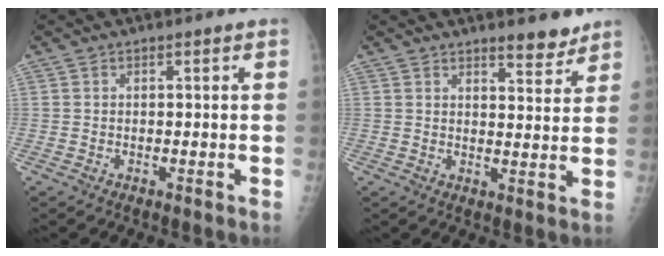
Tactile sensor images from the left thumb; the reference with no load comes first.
{"total": 4.7, "force": [4.0, 1.4, 2.2], "torque": [-0.015, -0.031, 0.056]}